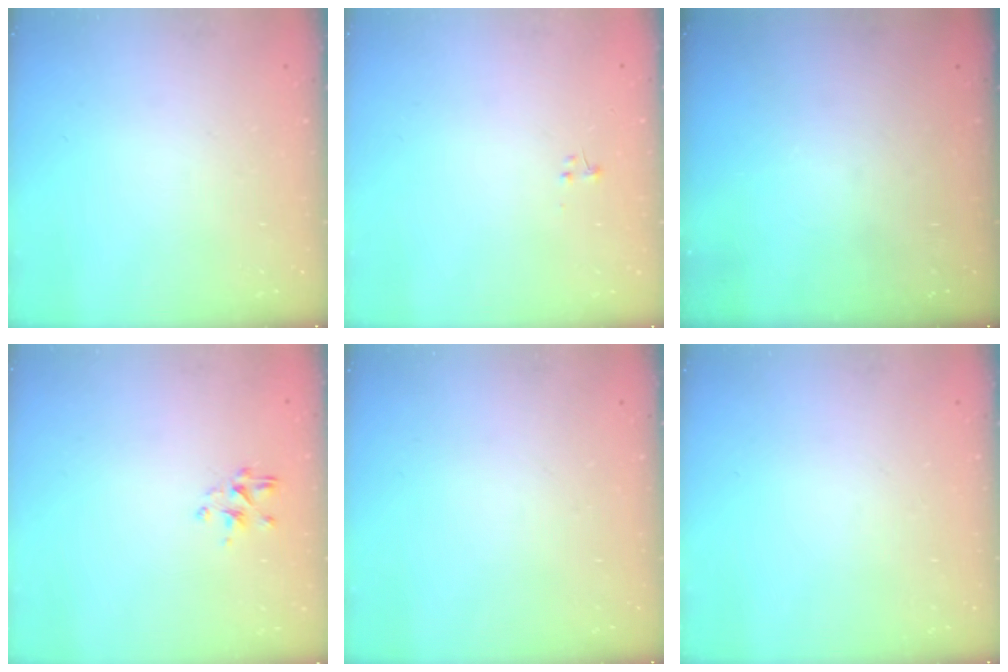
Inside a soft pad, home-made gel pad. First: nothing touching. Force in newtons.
{"total": 0.6, "press": 0.6, "slide": 0.3}
{"total": 0.0}
{"total": 2.2, "press": 2.1, "slide": 0.8}
{"total": 0.0}
{"total": 0.0}